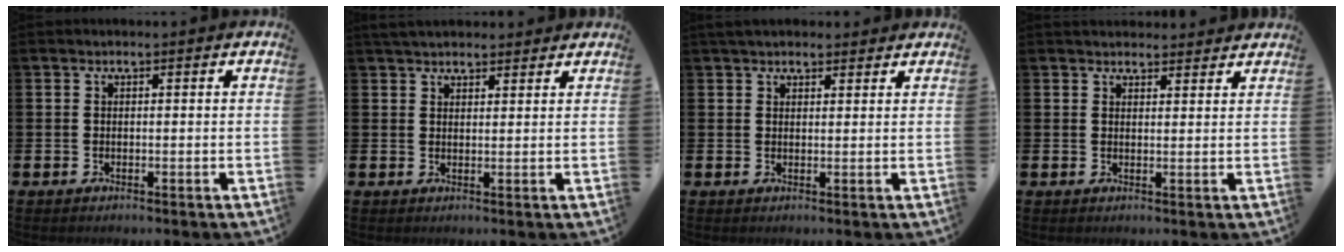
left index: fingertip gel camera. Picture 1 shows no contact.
{"total": 3.3, "force": [3.1, 0.9, 0.6], "torque": [-0.014, -0.008, 0.057]}
{"total": 2.6, "force": [2.4, 0.8, 0.6], "torque": [-0.004, -0.006, 0.042]}
{"total": 2.5, "force": [2.4, 0.7, -0.1], "torque": [0.008, -0.013, 0.043]}